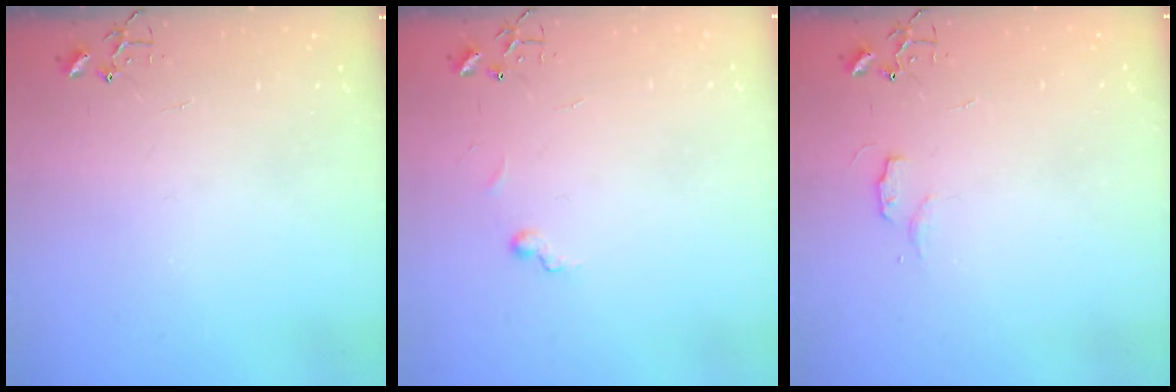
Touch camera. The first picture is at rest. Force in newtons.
{"total": 5.6, "press": 5.6, "slide": 0.5}
{"total": 4.9, "press": 4.9, "slide": 0.6}